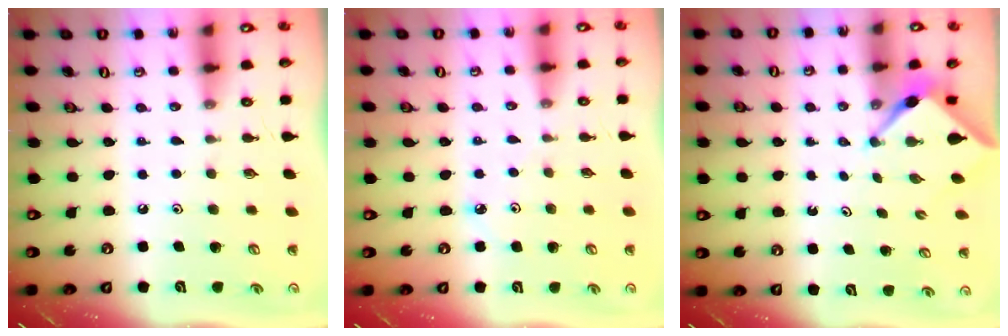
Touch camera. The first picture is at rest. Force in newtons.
{"total": 2.3, "press": 2.3, "slide": 0.2}
{"total": 3.1, "press": 3.0, "slide": 0.3}